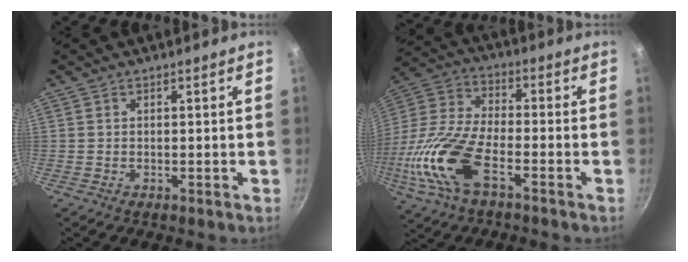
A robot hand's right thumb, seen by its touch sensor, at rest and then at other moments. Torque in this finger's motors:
{"motor_torque": [0.43, 0.63, 1.38, -1.39, 0.64]}